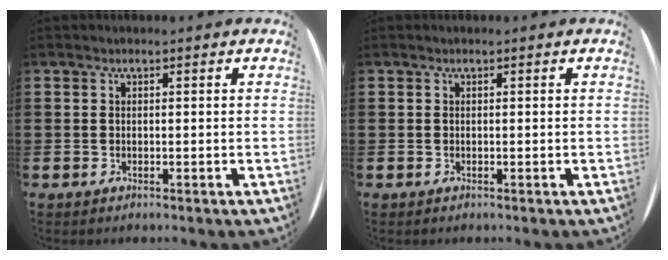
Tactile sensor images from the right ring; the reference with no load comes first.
{"total": 0.0}